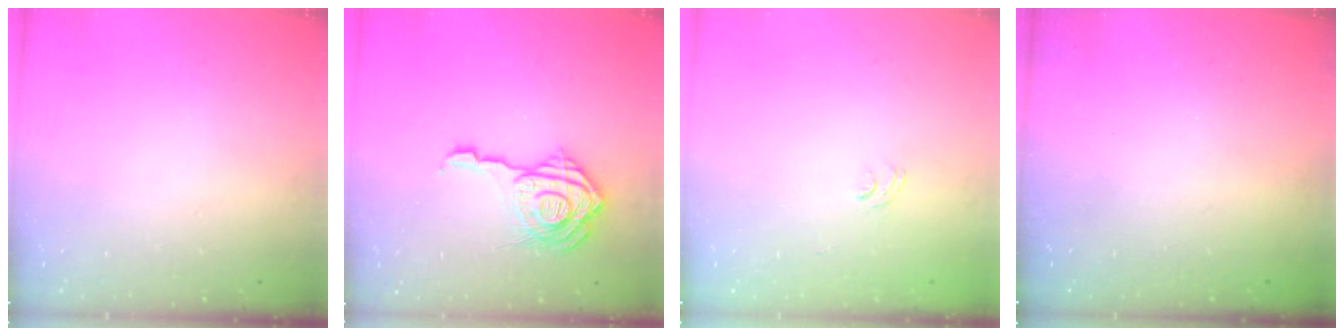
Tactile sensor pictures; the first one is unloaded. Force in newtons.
{"total": 15.1, "press": 14.9, "slide": 2.1}
{"total": 2.4, "press": 2.1, "slide": 1.1}
{"total": 2.5, "press": 2.4, "slide": 0.8}